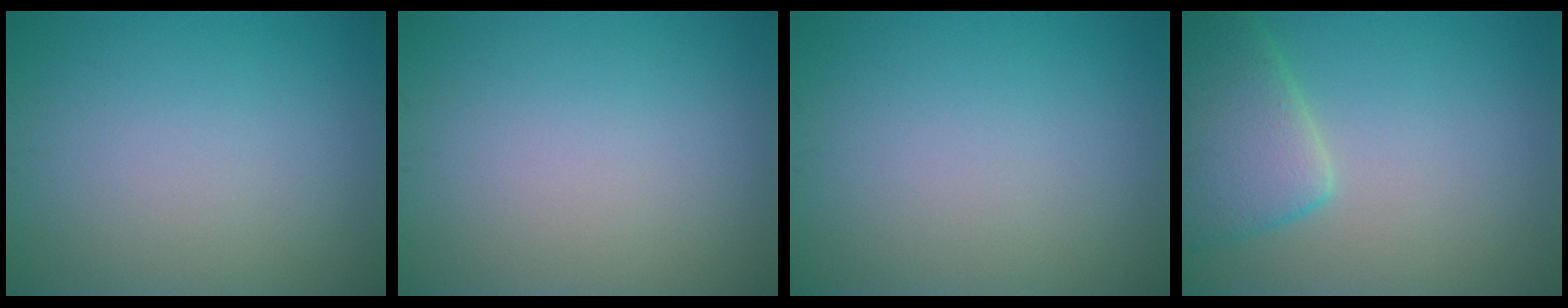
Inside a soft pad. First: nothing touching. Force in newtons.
{"total": 0.0}
{"total": 0.0}
{"total": 5.3, "press": 5.3, "slide": 0.4}